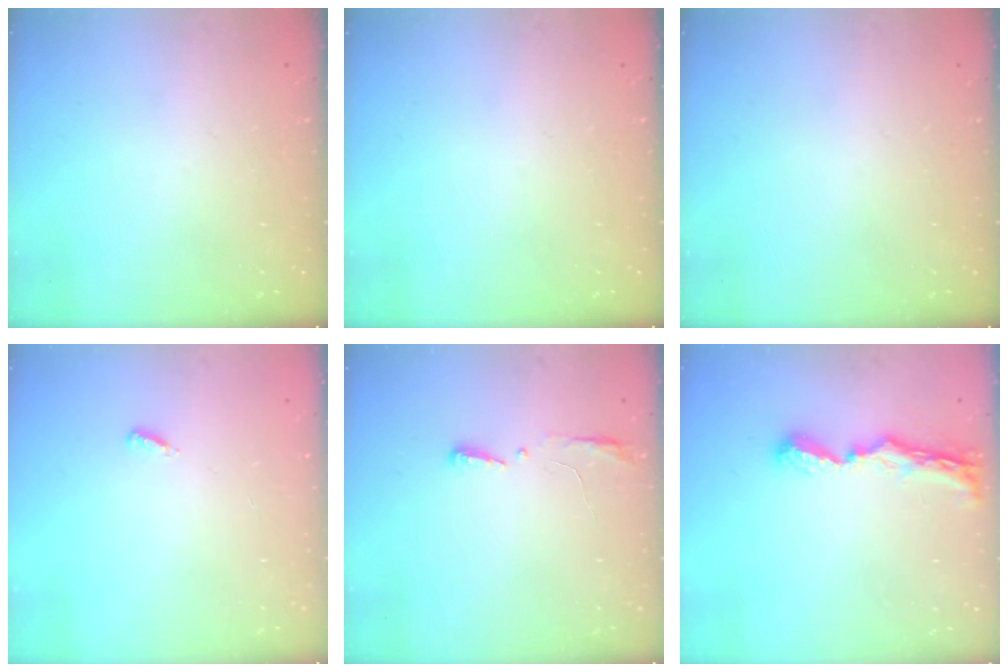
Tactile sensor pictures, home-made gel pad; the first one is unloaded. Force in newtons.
{"total": 0.0}
{"total": 0.0}
{"total": 3.2, "press": 3.2, "slide": 0.5}
{"total": 4.1, "press": 3.9, "slide": 1.2}
{"total": 8.6, "press": 8.5, "slide": 0.8}